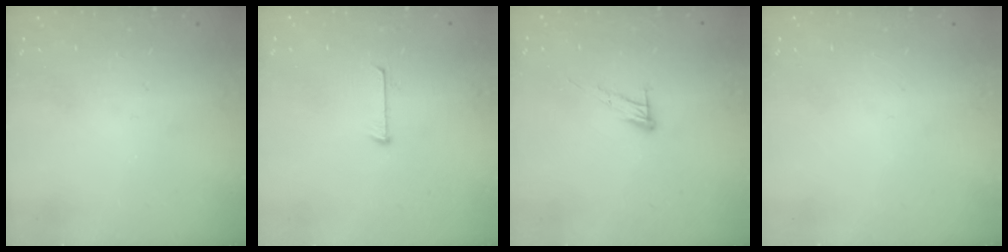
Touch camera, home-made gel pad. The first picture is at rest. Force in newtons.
{"total": 5.9, "press": 5.9, "slide": 0.4}
{"total": 8.4, "press": 8.4, "slide": 0.4}
{"total": 0.0}